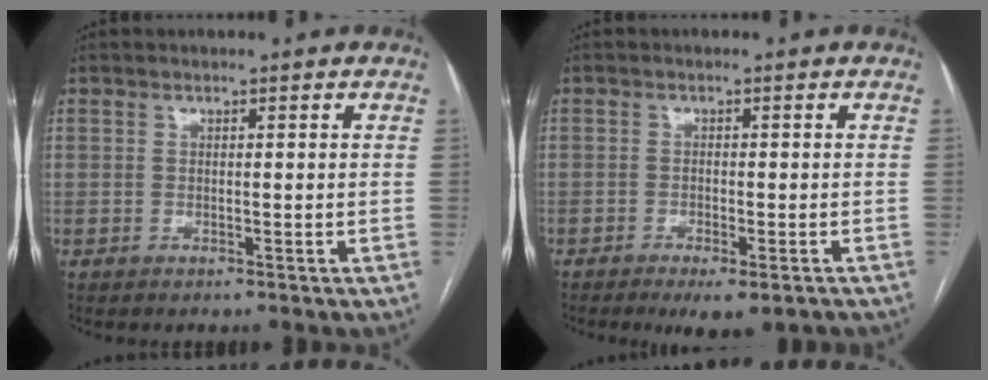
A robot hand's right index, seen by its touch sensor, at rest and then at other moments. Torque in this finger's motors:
{"motor_torque": [1.21, -0.93, 0.23, 0.07]}